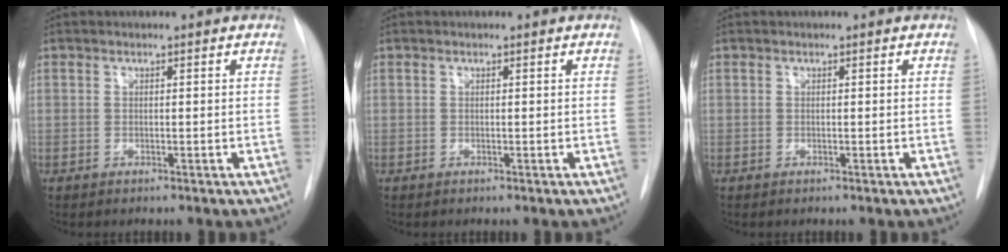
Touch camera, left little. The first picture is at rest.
{"total": 0.0}
{"total": 0.0}